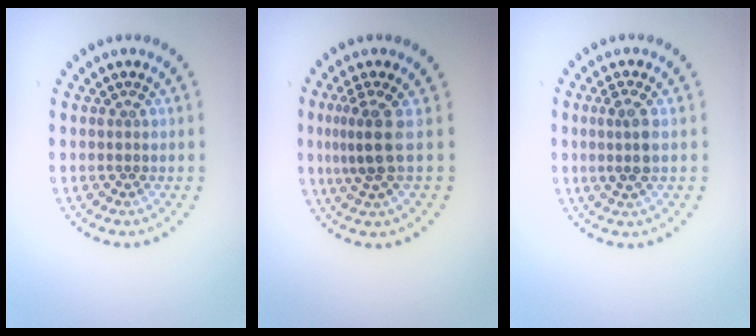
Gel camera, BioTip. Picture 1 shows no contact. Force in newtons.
{"total": 2.8, "press": 2.1, "slide": 1.9}
{"total": 2.0, "press": 1.8, "slide": 0.8}